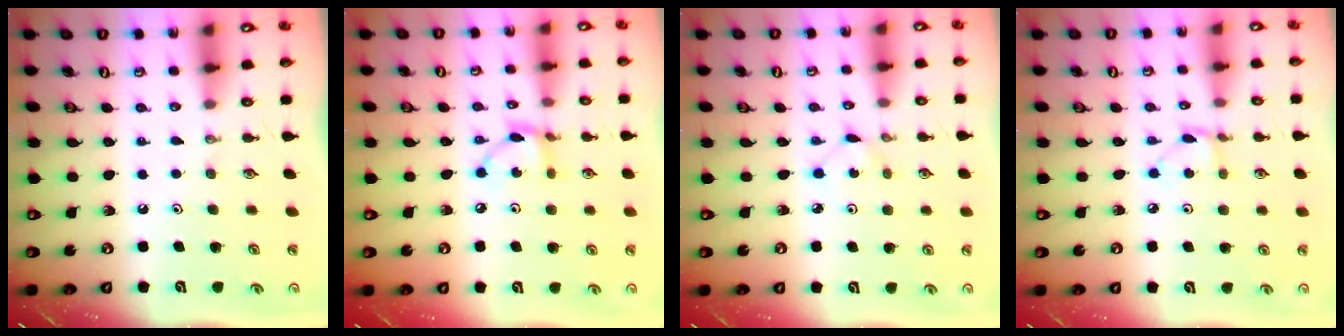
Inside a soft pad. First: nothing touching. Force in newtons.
{"total": 7.0, "press": 7.0, "slide": 0.3}
{"total": 1.9, "press": 1.9, "slide": 0.2}
{"total": 2.8, "press": 2.8, "slide": 0.1}